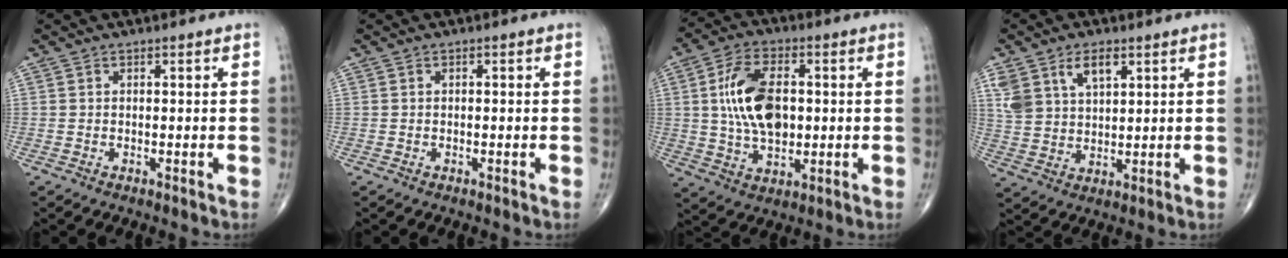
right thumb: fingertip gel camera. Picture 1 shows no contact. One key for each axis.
{"total": 0.0}
{"total": 13.4, "fx": 1.3, "fy": 7.7, "fz": 10.9, "tx": -0.190, "ty": 0.004, "tz": 0.024}
{"total": 7.7, "fx": 3.7, "fy": 4.4, "fz": 5.0, "tx": -0.086, "ty": -0.008, "tz": 0.077}